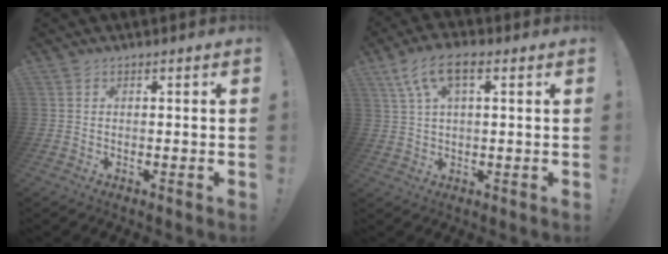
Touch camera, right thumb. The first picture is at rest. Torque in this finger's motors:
{"motor_torque": [0.08, -0.02, 0.54, 0.52, 0.25]}